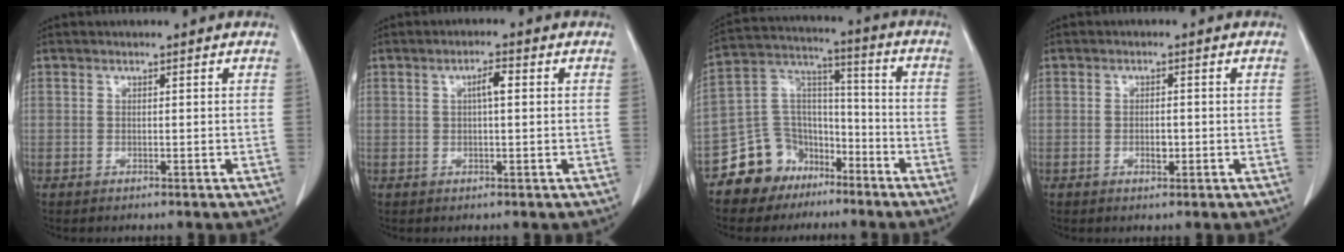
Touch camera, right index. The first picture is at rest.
{"total": 3.1, "force": [0.6, 0.9, 2.9], "torque": [-0.054, 0.009, 0.012]}
{"total": 12.2, "force": [-7.9, 9.0, 2.2], "torque": [-0.046, 0.070, -0.137]}
{"total": 2.3, "force": [-0.6, 1.2, 1.9], "torque": [-0.035, 0.002, -0.006]}